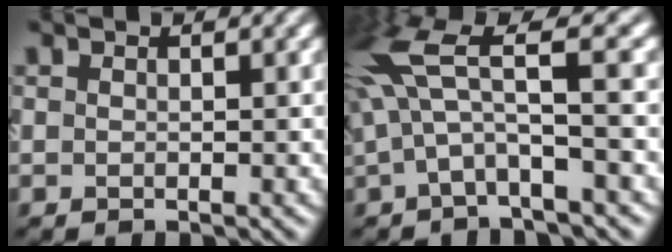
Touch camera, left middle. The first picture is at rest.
{"total": 5.8, "force": [1.9, 1.2, 5.4], "torque": [-0.112, 0.012, 0.032]}